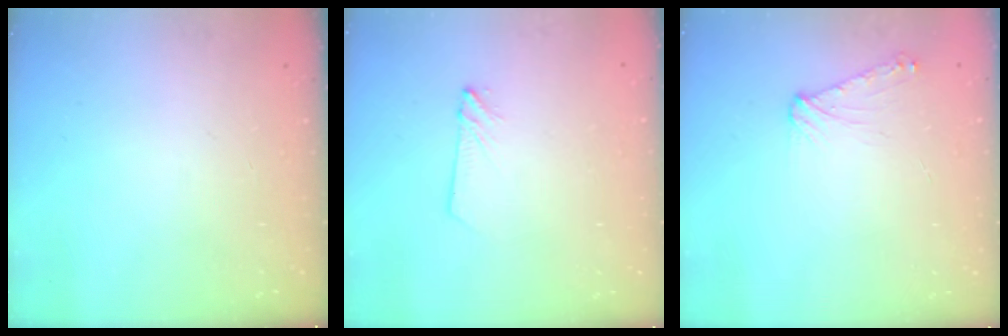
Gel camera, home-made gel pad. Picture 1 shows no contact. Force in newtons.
{"total": 2.8, "press": 2.8, "slide": 0.3}
{"total": 6.7, "press": 6.6, "slide": 1.1}